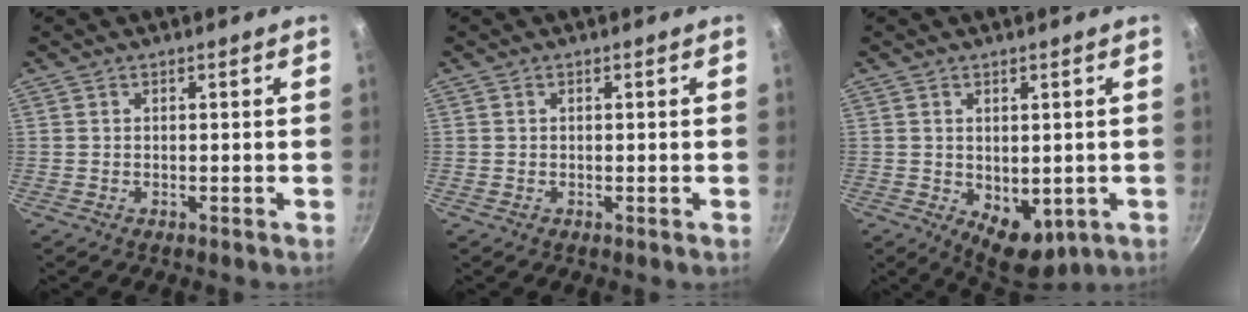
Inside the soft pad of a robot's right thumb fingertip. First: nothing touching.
{"total": 0.0}
{"total": 8.7, "force": [-2.3, 5.1, 6.7], "torque": [-0.074, -0.008, -0.014]}